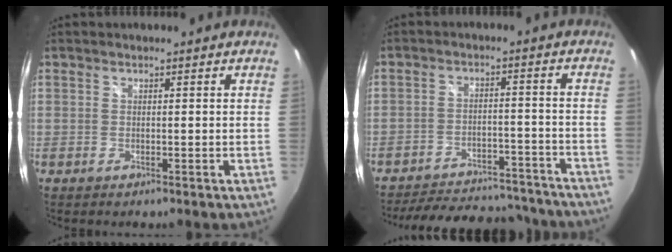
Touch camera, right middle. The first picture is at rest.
{"total": 22.9, "force": [-20.1, 7.2, 8.2], "torque": [-0.164, 0.023, -0.246]}